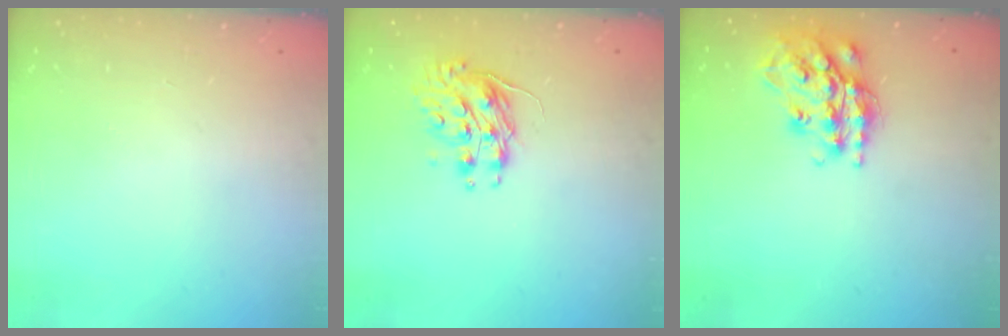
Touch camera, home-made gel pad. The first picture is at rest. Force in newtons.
{"total": 9.0, "press": 9.0, "slide": 0.6}
{"total": 17.8, "press": 17.8, "slide": 1.3}